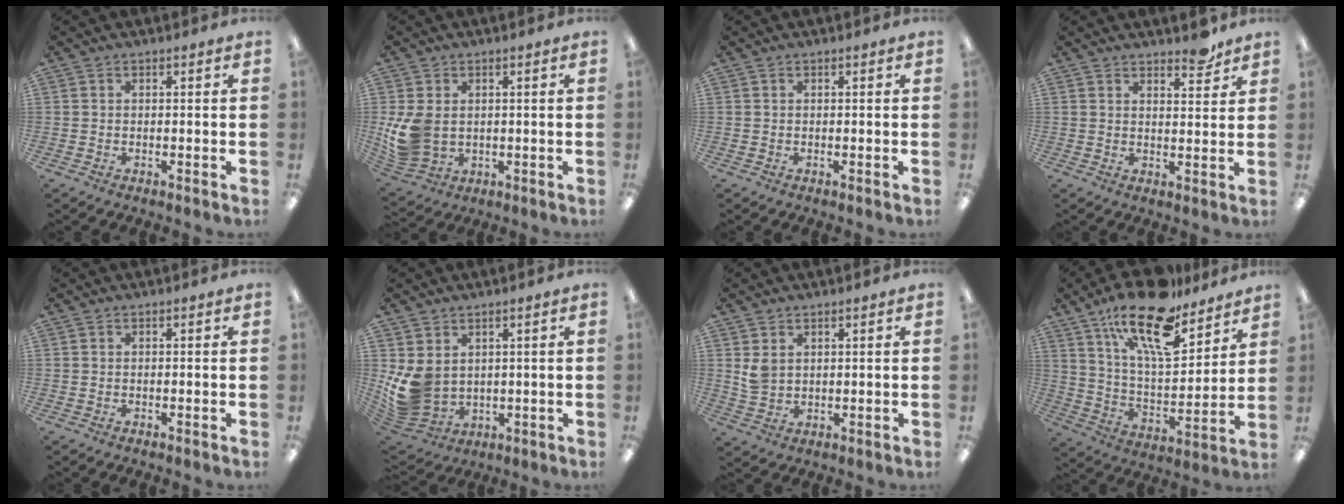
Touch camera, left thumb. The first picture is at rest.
{"total": 9.2, "force": [0.3, 7.2, 5.8], "torque": [-0.134, 0.005, 0.011]}
{"total": 0.0}
{"total": 4.9, "force": [4.3, 1.5, 1.9], "torque": [-0.005, -0.031, 0.070]}
{"total": 0.0}
{"total": 9.6, "force": [1.2, 7.9, 5.3], "torque": [-0.133, -0.017, 0.029]}
{"total": 4.0, "force": [1.8, 2.9, 2.1], "torque": [-0.035, -0.001, 0.034]}
{"total": 21.5, "force": [15.0, 8.0, 13.1], "torque": [-0.219, -0.089, 0.257]}